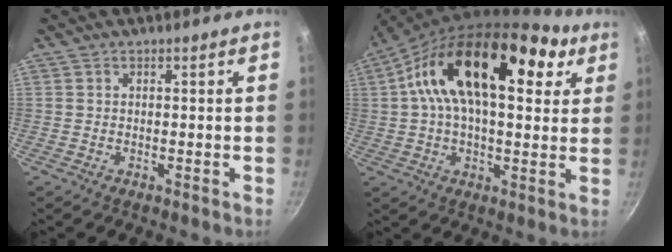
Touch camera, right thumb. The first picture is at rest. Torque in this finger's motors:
{"motor_torque": [0.00, 5.01, 0.47, -0.01, 0.38]}